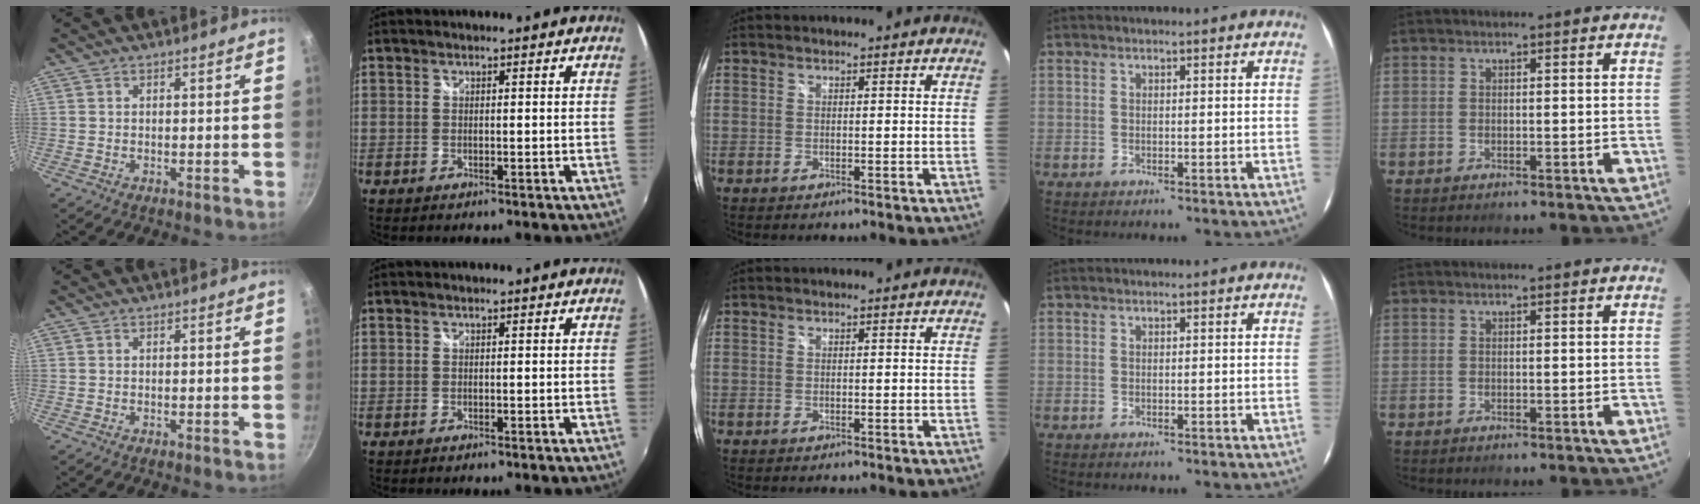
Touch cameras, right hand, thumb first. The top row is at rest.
{}